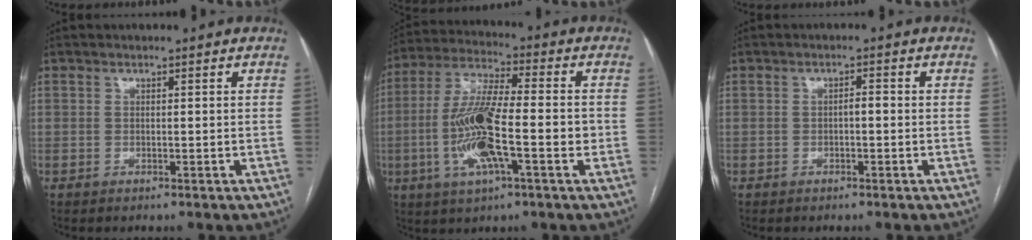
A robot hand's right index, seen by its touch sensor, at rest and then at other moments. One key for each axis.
{"total": 13.8, "fx": -3.1, "fy": 2.8, "fz": 13.1, "tx": -0.263, "ty": 0.004, "tz": -0.056}
{"total": 1.3, "fx": -0.3, "fy": 0.4, "fz": 1.2, "tx": -0.017, "ty": 0.004, "tz": -0.006}